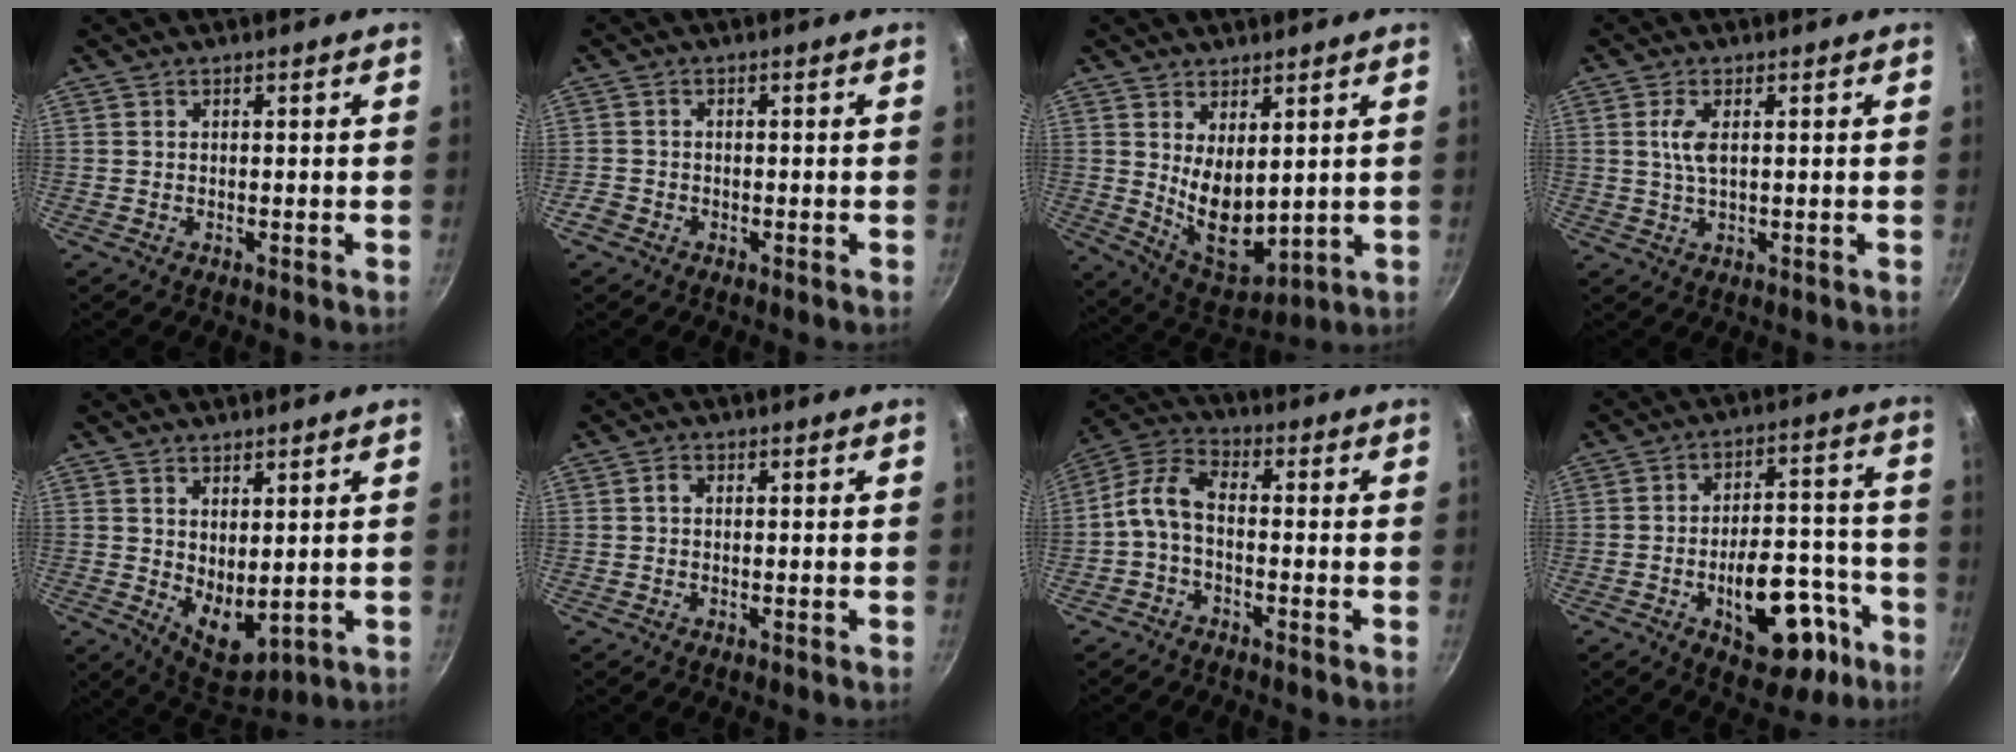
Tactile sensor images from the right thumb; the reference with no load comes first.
{"total": 1.9, "force": [-1.2, 1.4, 0.6], "torque": [-0.014, 0.007, -0.024]}
{"total": 10.8, "force": [2.2, 5.7, 8.9], "torque": [-0.122, -0.043, 0.063]}
{"total": 3.7, "force": [0.7, 1.5, 3.4], "torque": [-0.074, 0.001, 0.015]}
{"total": 8.2, "force": [2.1, 4.4, 6.6], "torque": [-0.083, -0.038, 0.051]}
{"total": 1.2, "force": [0.0, 0.9, 0.7], "torque": [-0.013, 0.007, -0.001]}
{"total": 7.3, "force": [-2.0, 3.9, 5.7], "torque": [-0.129, 0.039, -0.054]}
{"total": 17.5, "force": [-7.8, 9.4, 12.6], "torque": [-0.124, 0.064, -0.097]}